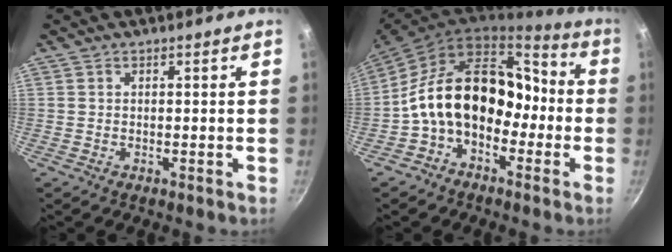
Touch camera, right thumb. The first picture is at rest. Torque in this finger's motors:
{"motor_torque": [1.34, 2.89, 1.36, -1.41, 0.46]}